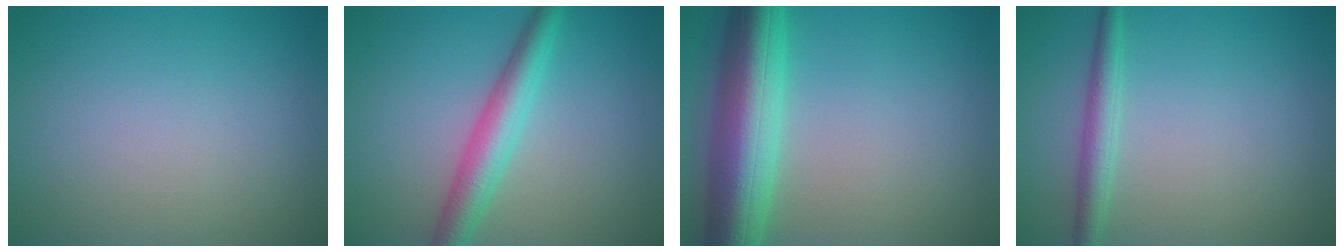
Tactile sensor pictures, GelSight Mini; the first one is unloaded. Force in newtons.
{"total": 4.1, "press": 4.1, "slide": 0.2}
{"total": 9.1, "press": 9.1, "slide": 0.4}
{"total": 2.3, "press": 2.3, "slide": 0.1}